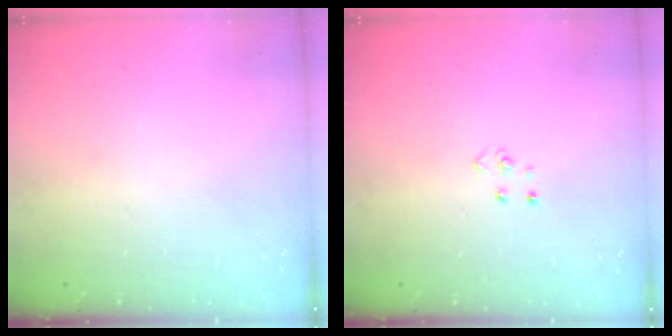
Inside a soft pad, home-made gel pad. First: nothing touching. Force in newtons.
{"total": 2.6, "press": 2.6, "slide": 0.3}